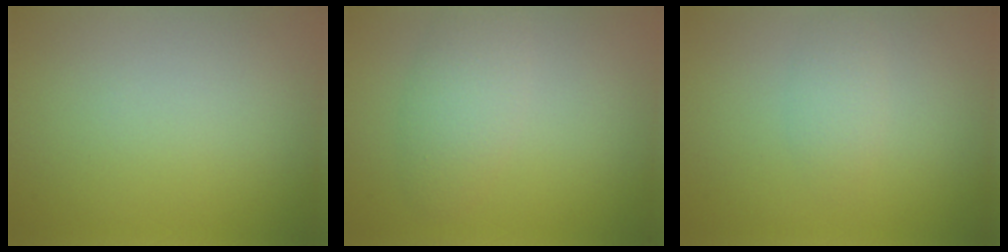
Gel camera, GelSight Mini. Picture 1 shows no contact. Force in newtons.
{"total": 3.2, "press": 3.2, "slide": 0.1}
{"total": 1.5, "press": 1.5, "slide": 0.0}